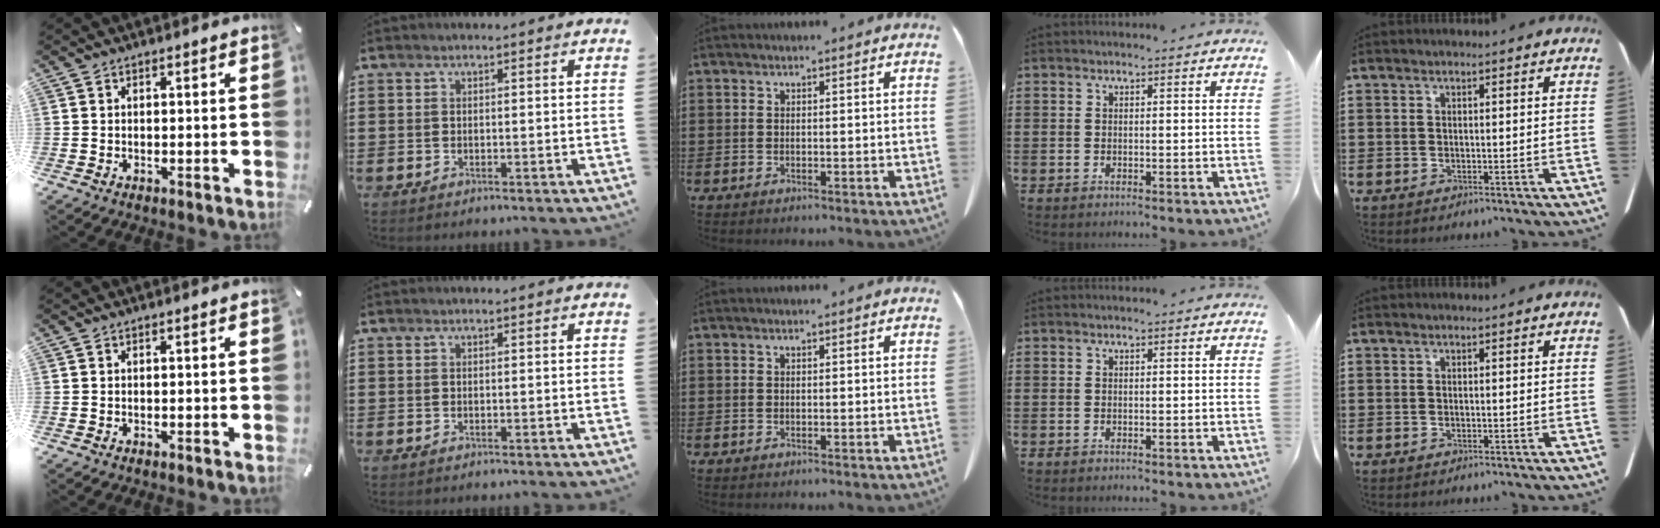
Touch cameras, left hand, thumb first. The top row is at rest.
{}